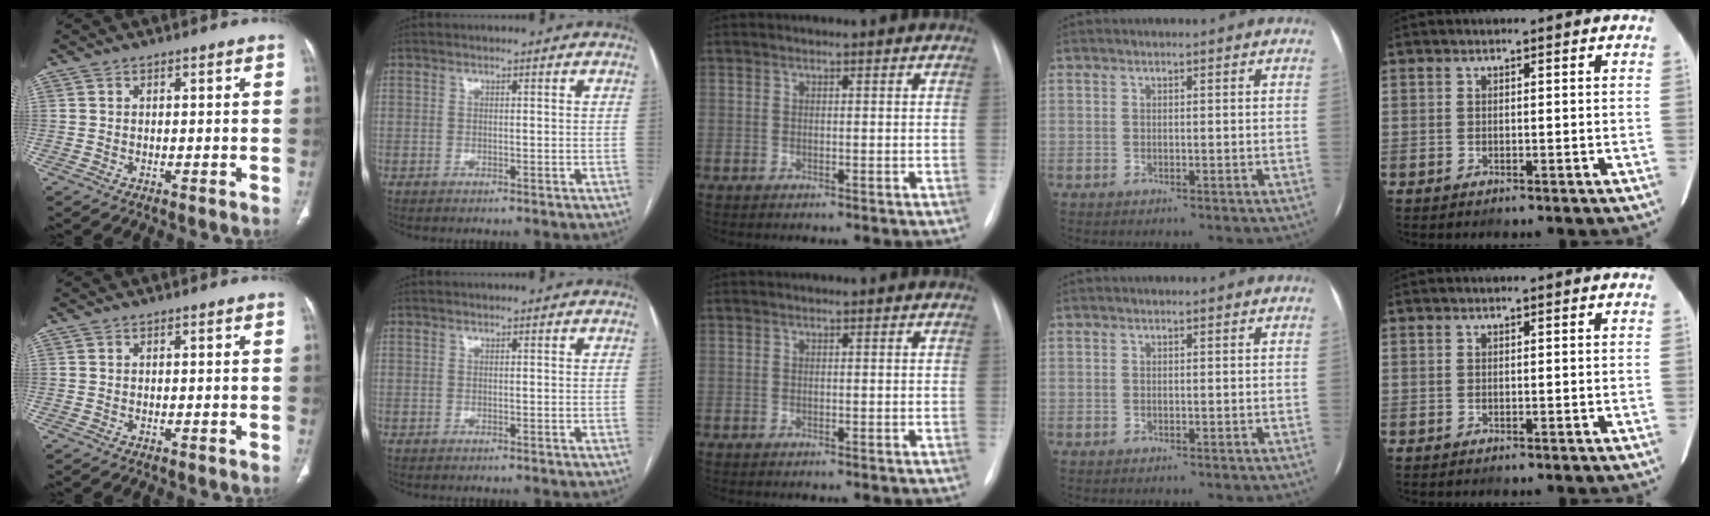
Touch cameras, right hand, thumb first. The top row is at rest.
{}